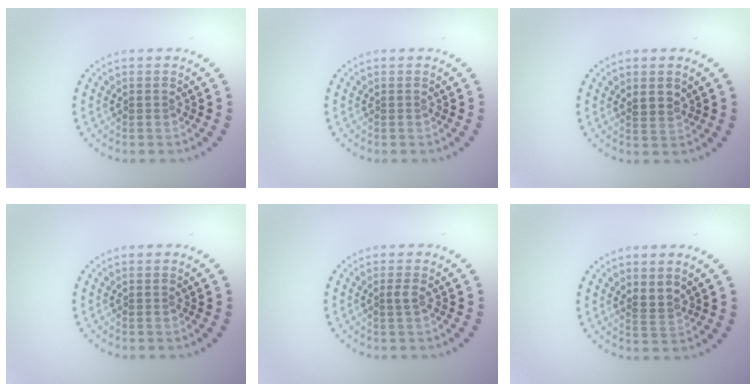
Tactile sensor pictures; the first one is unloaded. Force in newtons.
{"total": 0.0}
{"total": 1.5, "press": 1.3, "slide": 0.7}
{"total": 0.0}
{"total": 0.7, "press": 0.6, "slide": 0.4}
{"total": 1.6, "press": 1.2, "slide": 1.0}